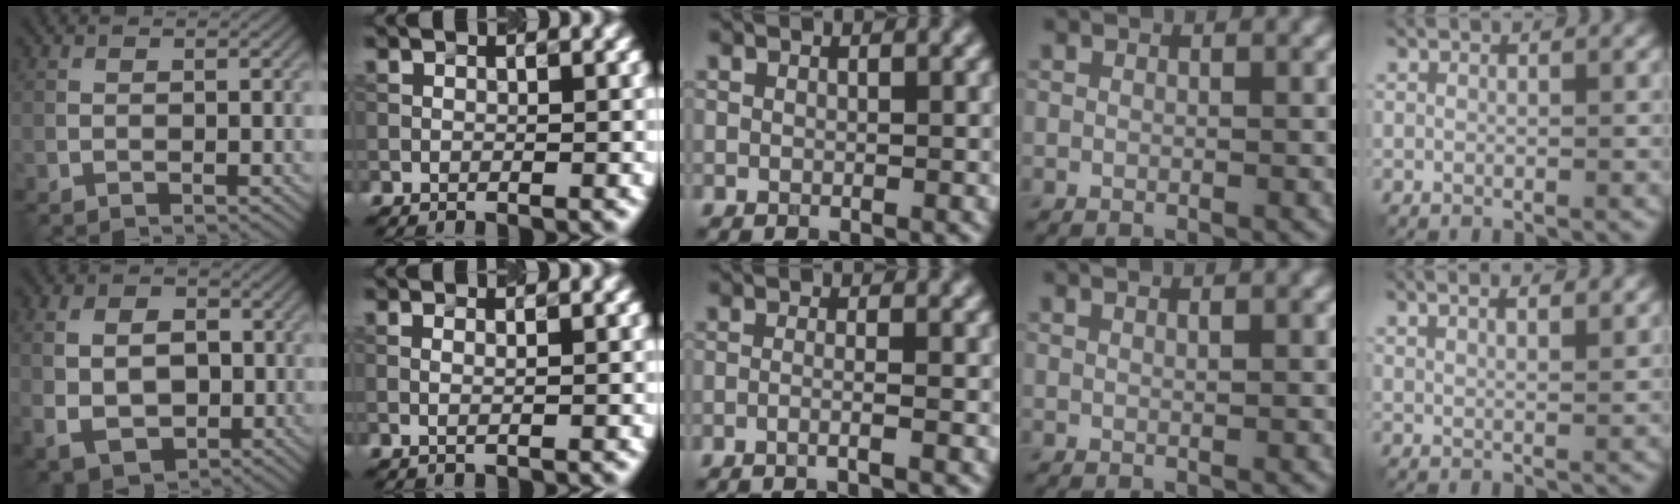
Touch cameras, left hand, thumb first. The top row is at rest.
{"thumb": {"total": 8.5, "force": [-0.6, 6.3, 5.6], "torque": [-0.108, 0.000, -0.014]}, "index": {"total": 0.9, "force": [0.3, 0.3, 0.9], "torque": [-0.016, -0.004, -0.003]}, "middle": {"total": 2.1, "force": [-1.0, 0.5, 1.8], "torque": [-0.018, -0.004, -0.031]}, "ring": {"total": 1.8, "force": [1.2, 0.6, 1.3], "torque": [-0.004, 0.001, 0.004]}, "little": {"total": 6.4, "force": [4.2, 2.5, 4.0], "torque": [-0.034, 0.034, 0.028]}}